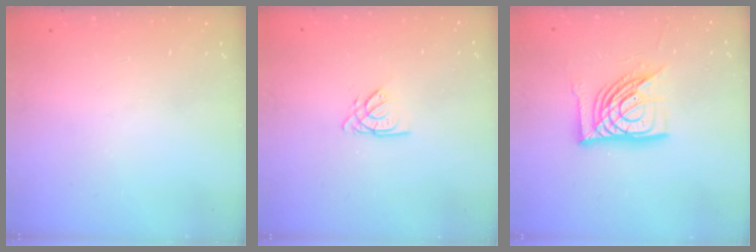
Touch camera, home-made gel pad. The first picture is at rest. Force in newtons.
{"total": 3.1, "press": 3.1, "slide": 0.3}
{"total": 16.7, "press": 16.6, "slide": 1.9}